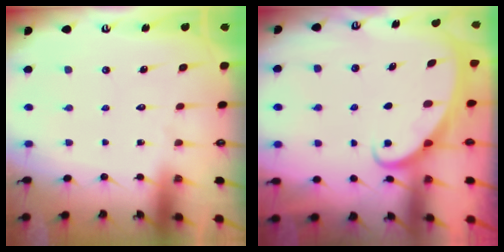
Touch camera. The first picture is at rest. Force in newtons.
{"total": 2.1, "press": 2.1, "slide": 0.0}